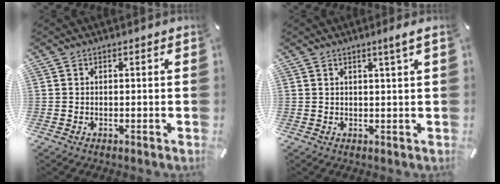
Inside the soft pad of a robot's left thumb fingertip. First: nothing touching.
{"total": 3.2, "force": [1.6, 0.1, 2.8], "torque": [-0.056, -0.002, 0.026]}